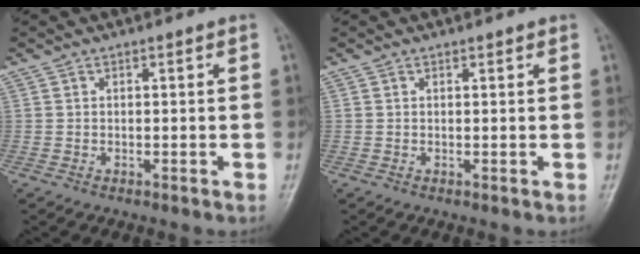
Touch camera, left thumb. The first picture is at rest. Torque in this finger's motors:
{"motor_torque": [-0.17, -0.16, 0.04, 0.04, 0.00]}